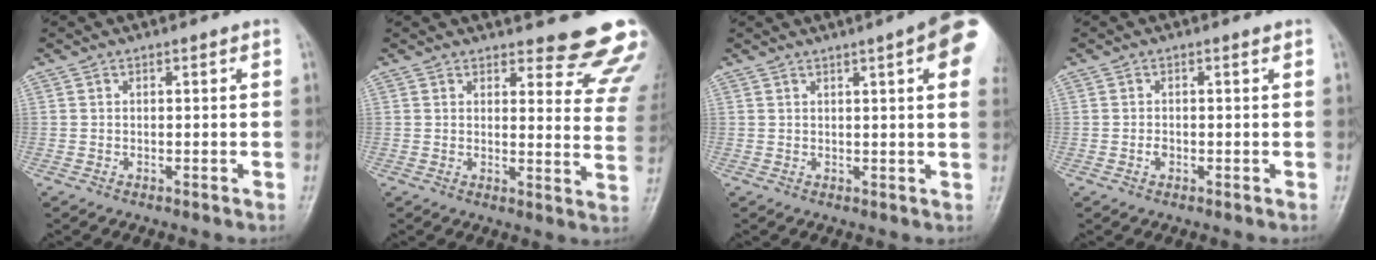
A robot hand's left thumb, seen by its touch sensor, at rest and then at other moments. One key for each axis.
{"total": 13.9, "fx": 12.5, "fy": 3.3, "fz": 5.1, "tx": -0.010, "ty": -0.107, "tz": 0.121}
{"total": 11.4, "fx": 4.6, "fy": 2.0, "fz": 10.2, "tx": -0.110, "ty": -0.003, "tz": 0.048}
{"total": 1.0, "fx": -0.2, "fy": 0.7, "fz": 0.7, "tx": -0.005, "ty": 0.001, "tz": 0.000}